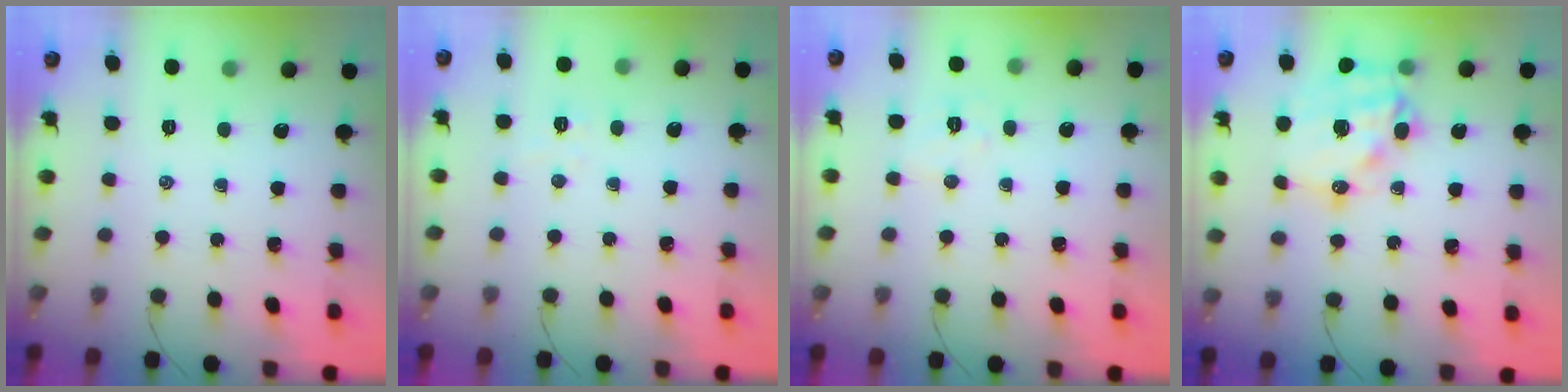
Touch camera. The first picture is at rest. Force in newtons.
{"total": 3.7, "press": 3.7, "slide": 0.8}
{"total": 5.1, "press": 5.0, "slide": 1.1}
{"total": 16.8, "press": 16.4, "slide": 3.4}